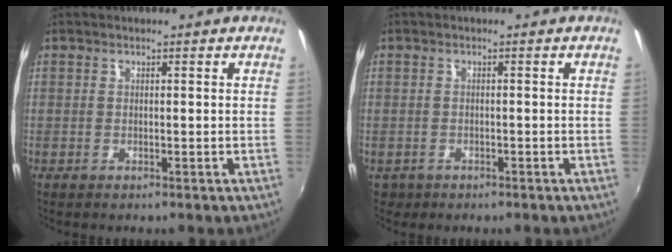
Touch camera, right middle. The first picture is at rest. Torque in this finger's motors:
{"motor_torque": [-0.41, -0.05, -0.07, -0.02]}